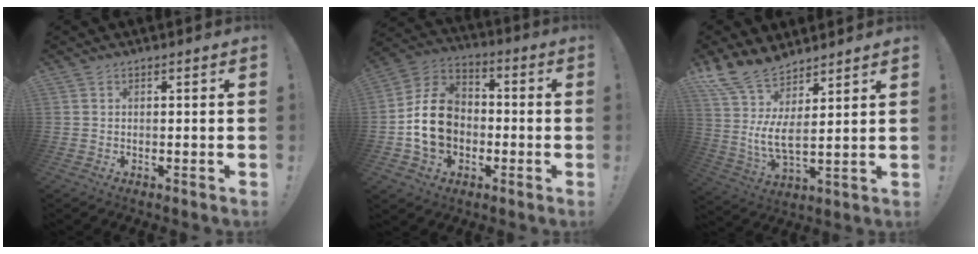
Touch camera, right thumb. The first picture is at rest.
{"total": 15.7, "force": [-2.1, 12.7, 9.1], "torque": [-0.159, 0.027, -0.032]}
{"total": 11.3, "force": [7.2, 3.4, 8.0], "torque": [-0.169, -0.058, 0.132]}